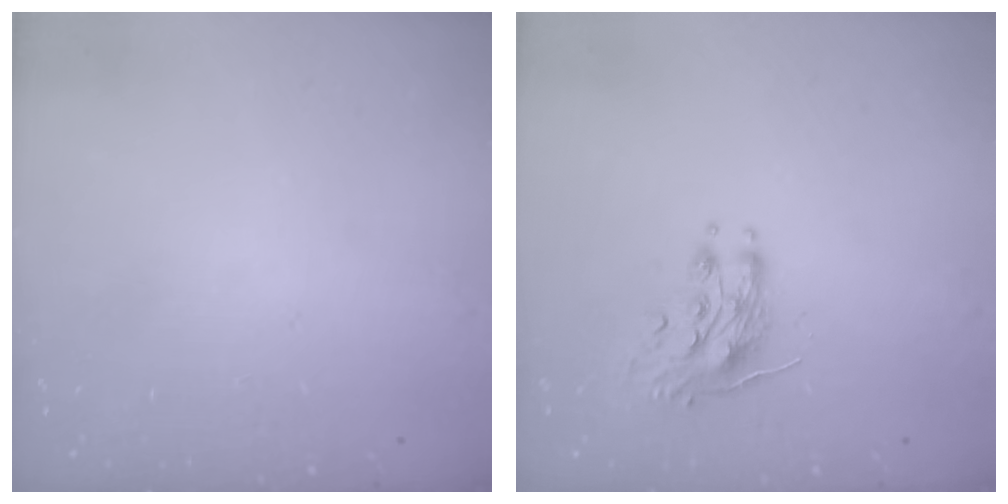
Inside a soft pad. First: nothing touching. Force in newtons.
{"total": 8.4, "press": 8.3, "slide": 0.4}